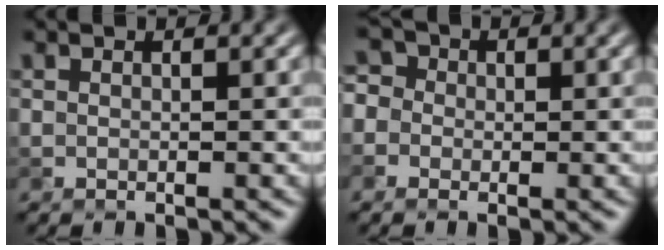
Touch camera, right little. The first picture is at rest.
{"total": 2.7, "force": [0.2, 2.5, 1.0], "torque": [-0.001, 0.016, -0.020]}